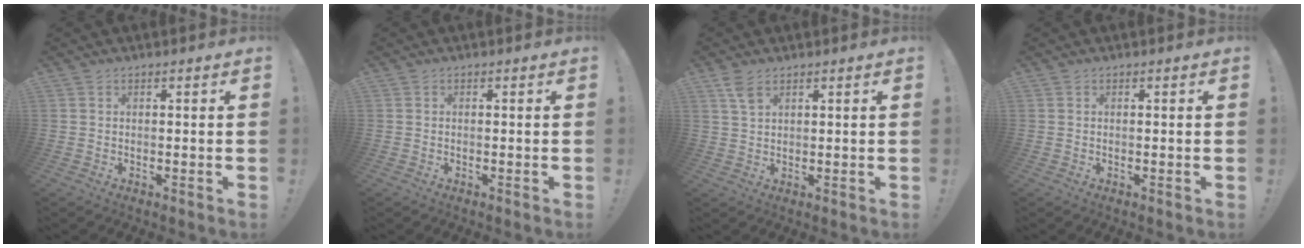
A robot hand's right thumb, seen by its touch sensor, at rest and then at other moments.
{"total": 0.0}
{"total": 4.3, "force": [2.7, 2.0, 2.8], "torque": [-0.044, -0.012, 0.047]}
{"total": 0.0}